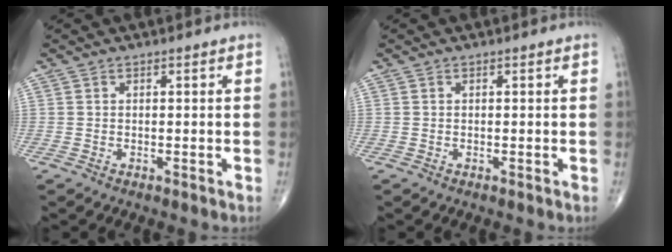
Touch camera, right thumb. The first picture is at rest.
{"total": 0.0}